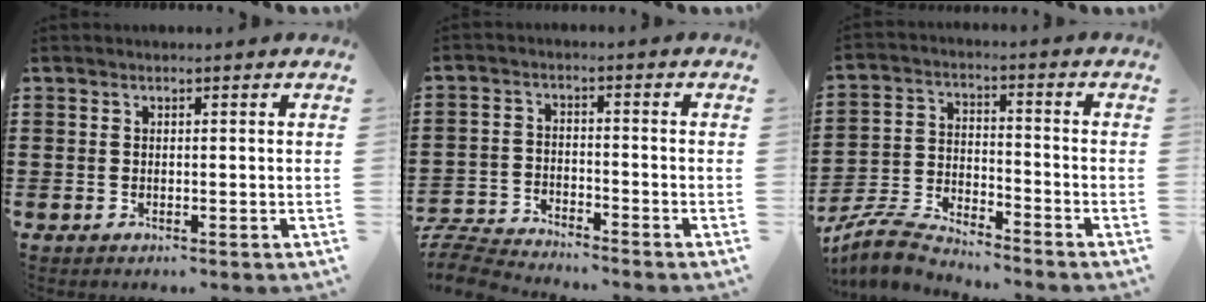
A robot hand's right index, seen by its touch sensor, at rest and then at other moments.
{"total": 5.4, "force": [-5.3, 0.5, 0.4], "torque": [-0.035, -0.003, -0.116]}
{"total": 5.8, "force": [-5.6, 0.5, 1.2], "torque": [-0.047, -0.003, -0.117]}